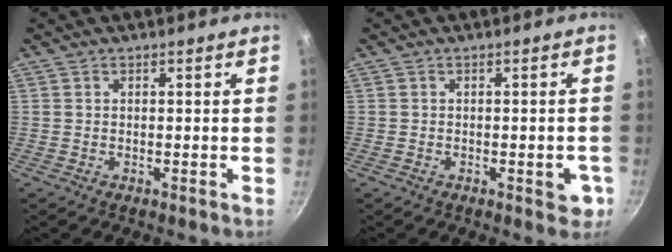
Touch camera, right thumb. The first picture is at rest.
{"total": 3.8, "force": [-1.3, 2.0, 3.0], "torque": [-0.018, 0.006, -0.017]}